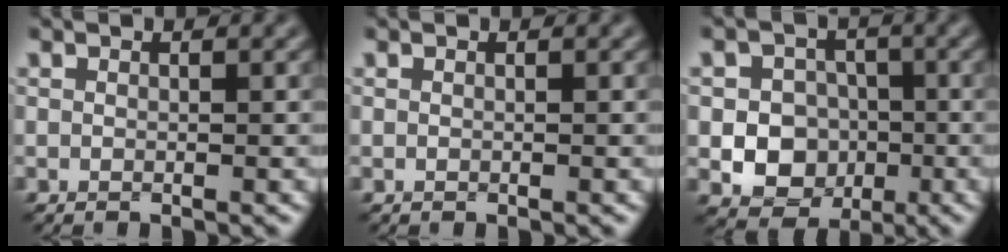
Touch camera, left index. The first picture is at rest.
{"total": 0.0}
{"total": 8.1, "force": [-2.0, 7.2, 3.1], "torque": [-0.031, 0.004, -0.060]}